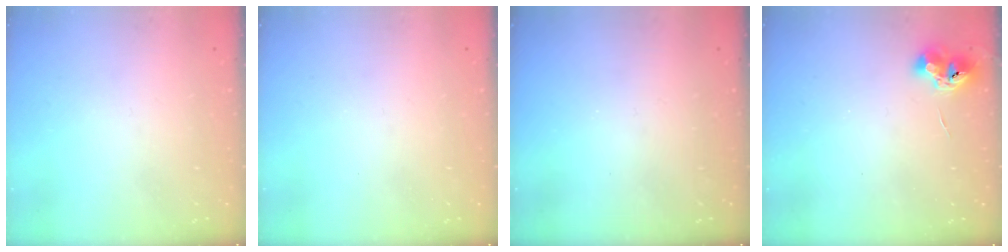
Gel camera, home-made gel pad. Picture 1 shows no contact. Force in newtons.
{"total": 0.0}
{"total": 0.0}
{"total": 7.7, "press": 7.6, "slide": 1.1}